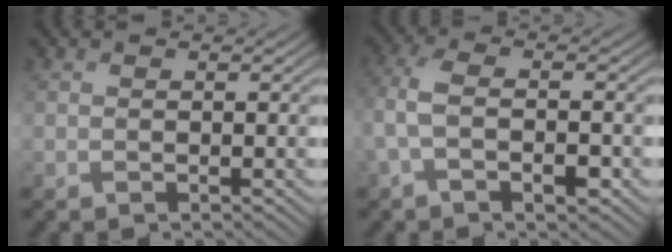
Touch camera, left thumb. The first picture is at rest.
{"total": 5.7, "force": [-1.7, 2.4, 4.9], "torque": [-0.125, 0.003, -0.038]}